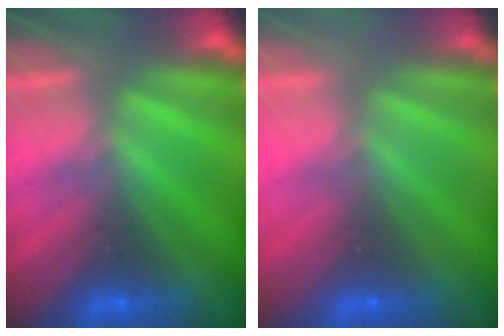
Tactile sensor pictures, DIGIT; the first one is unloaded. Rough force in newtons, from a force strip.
{"total": 3.7}